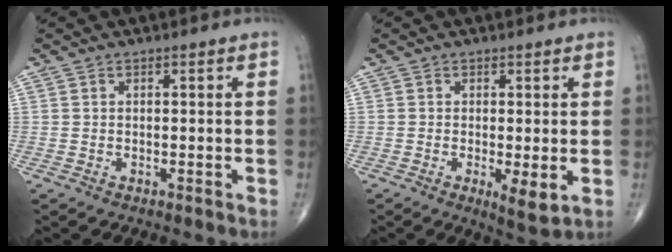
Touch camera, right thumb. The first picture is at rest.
{"total": 4.3, "force": [-0.7, 1.2, 4.1], "torque": [-0.067, -0.016, -0.014]}